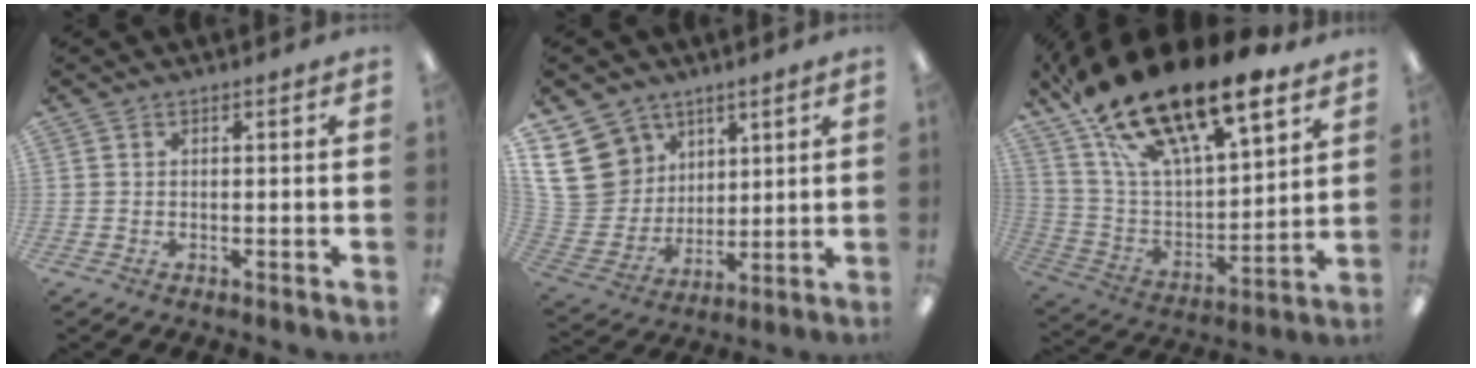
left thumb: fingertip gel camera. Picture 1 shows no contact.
{"total": 16.1, "force": [7.6, 12.8, 6.1], "torque": [-0.151, -0.037, 0.153]}
{"total": 24.1, "force": [18.3, 7.5, 13.9], "torque": [-0.251, -0.111, 0.315]}